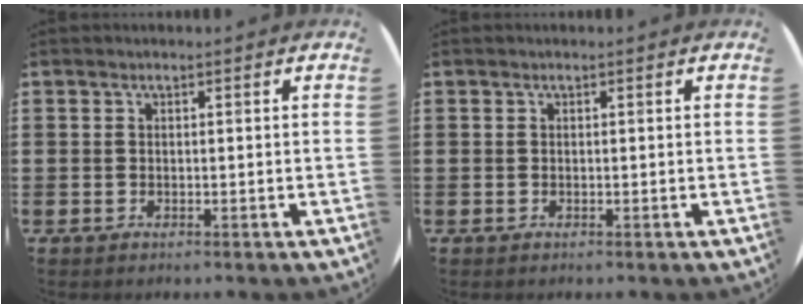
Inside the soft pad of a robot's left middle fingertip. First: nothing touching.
{"total": 0.0}